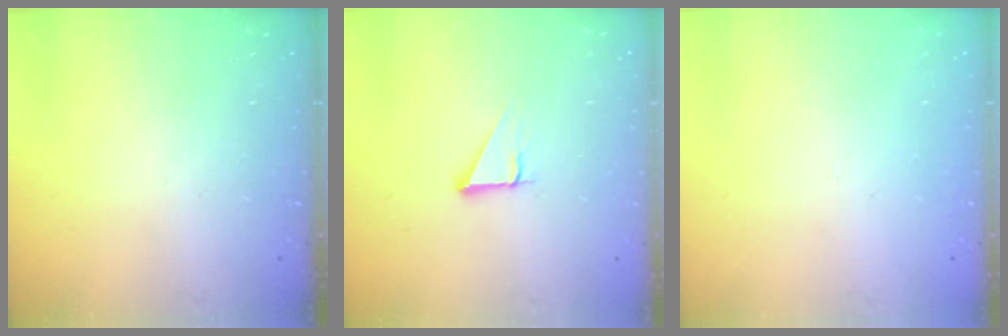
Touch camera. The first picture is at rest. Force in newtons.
{"total": 2.9, "press": 2.9, "slide": 0.1}
{"total": 2.6, "press": 2.6, "slide": 0.2}